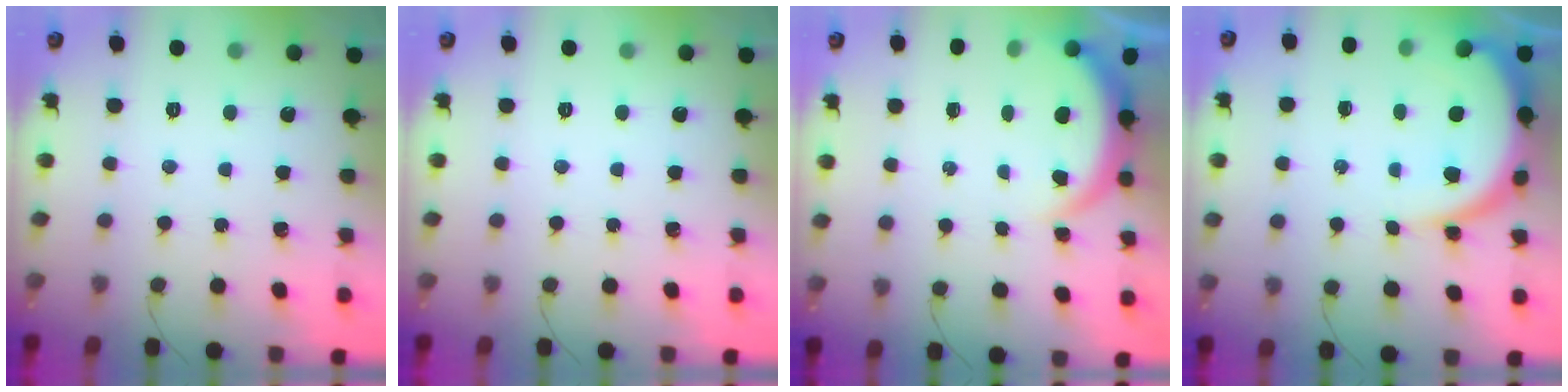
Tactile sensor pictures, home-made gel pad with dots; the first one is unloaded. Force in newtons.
{"total": 0.0}
{"total": 3.8, "press": 3.8, "slide": 0.3}
{"total": 9.8, "press": 9.7, "slide": 0.7}